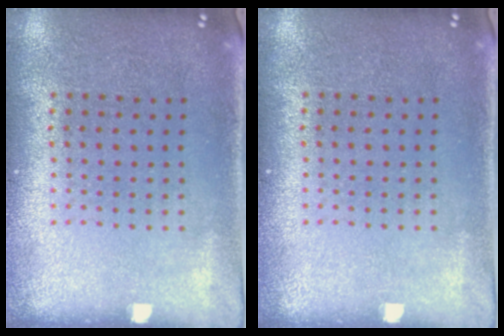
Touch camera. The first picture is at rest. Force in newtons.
{"total": 0.0}